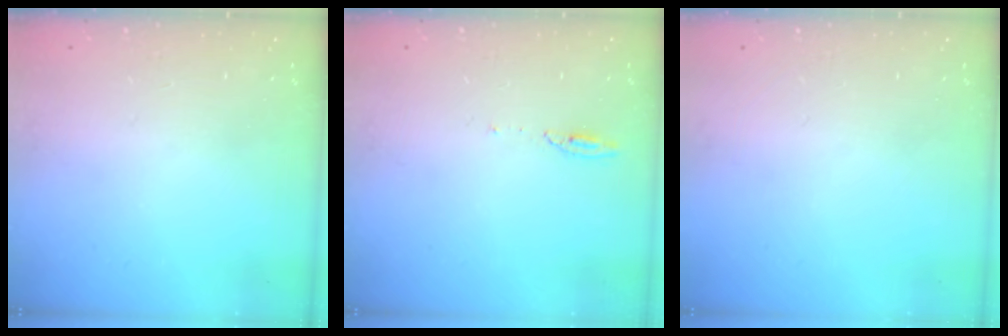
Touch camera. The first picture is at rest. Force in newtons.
{"total": 3.5, "press": 3.4, "slide": 0.7}
{"total": 0.0}